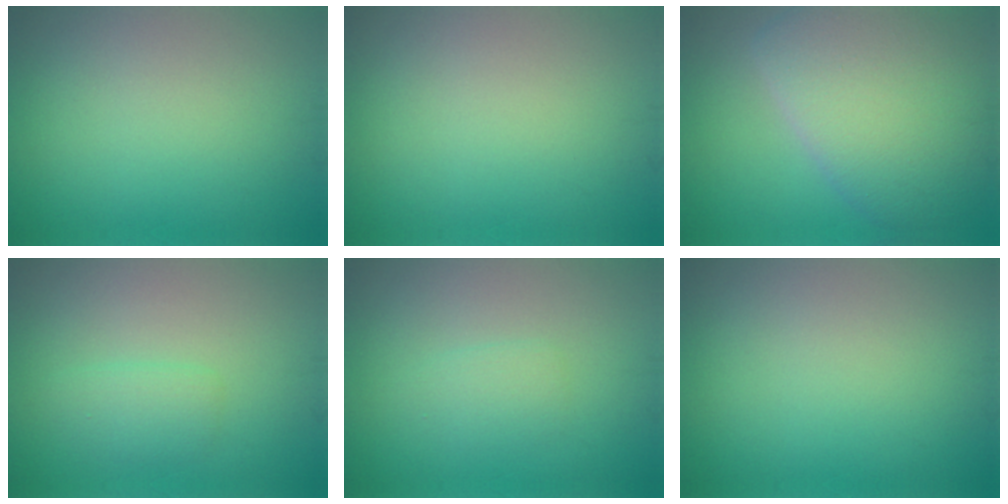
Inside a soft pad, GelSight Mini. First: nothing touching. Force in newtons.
{"total": 0.0}
{"total": 9.3, "press": 9.2, "slide": 0.8}
{"total": 1.7, "press": 1.7, "slide": 0.2}
{"total": 1.4, "press": 1.4, "slide": 0.1}
{"total": 0.0}